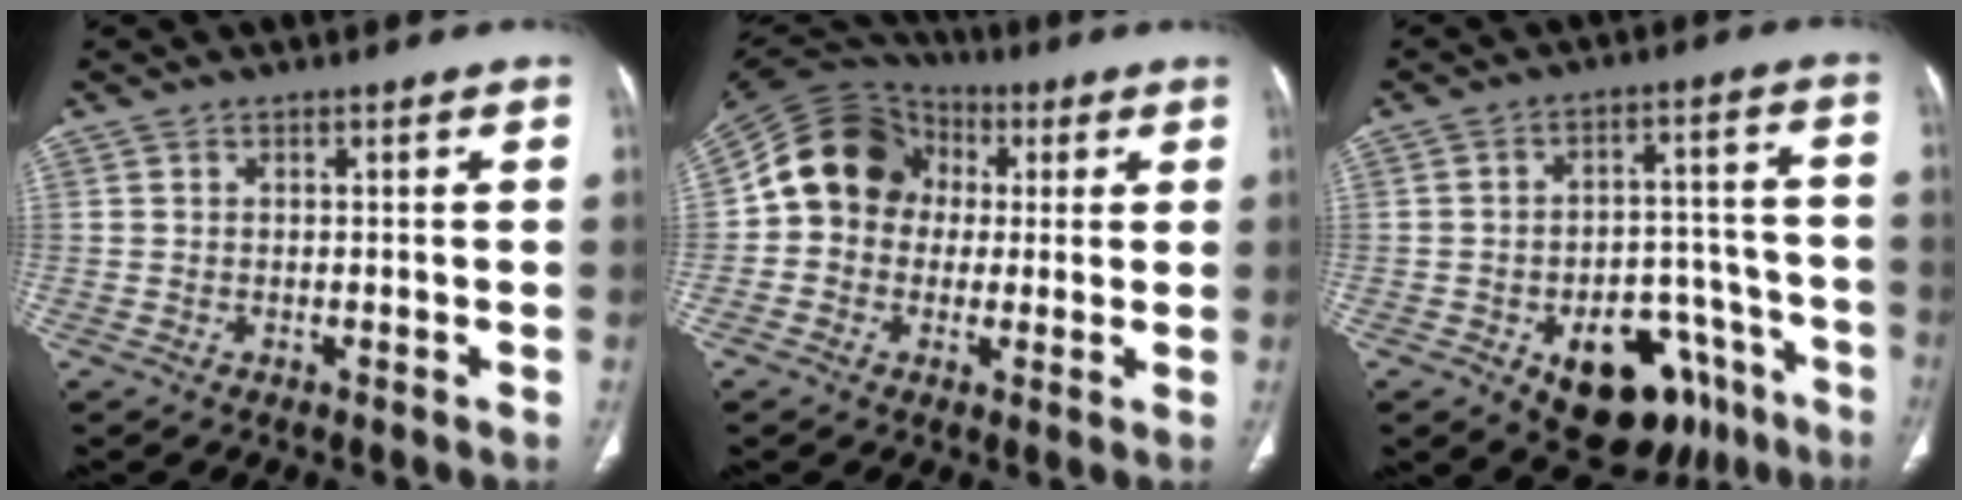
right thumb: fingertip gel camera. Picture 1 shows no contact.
{"total": 14.1, "force": [1.6, 12.0, 7.1], "torque": [-0.112, 0.030, 0.018]}
{"total": 18.0, "force": [-9.7, 10.5, 10.9], "torque": [-0.094, 0.073, -0.126]}